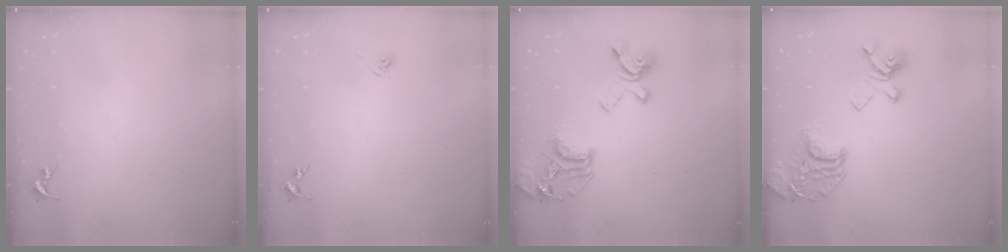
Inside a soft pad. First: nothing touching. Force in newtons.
{"total": 2.9, "press": 2.6, "slide": 1.4}
{"total": 21.7, "press": 21.6, "slide": 2.0}
{"total": 21.1, "press": 21.0, "slide": 2.3}